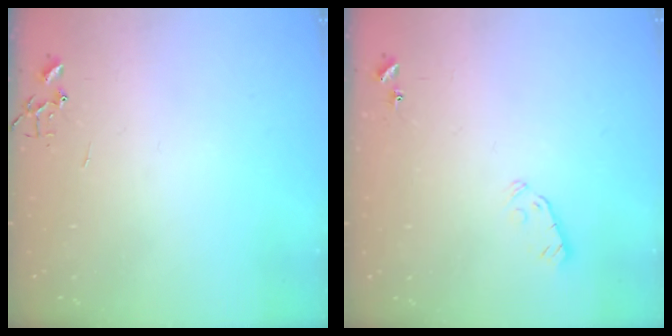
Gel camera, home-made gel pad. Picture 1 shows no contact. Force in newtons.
{"total": 3.7, "press": 3.6, "slide": 0.9}